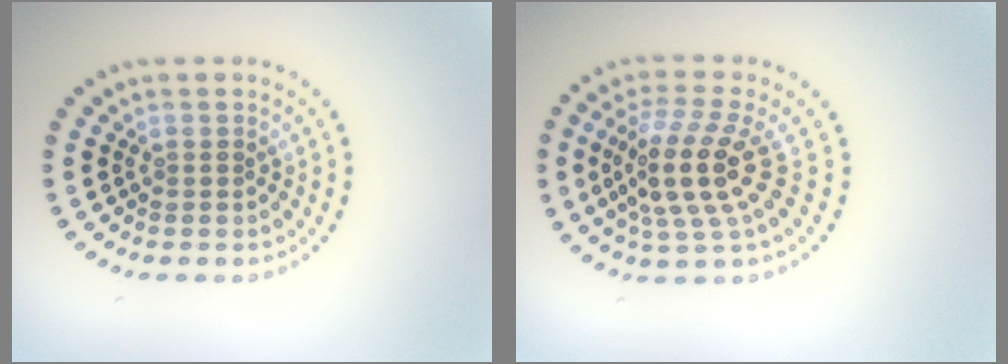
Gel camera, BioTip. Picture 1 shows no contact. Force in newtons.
{"total": 4.8, "press": 3.9, "slide": 2.8}